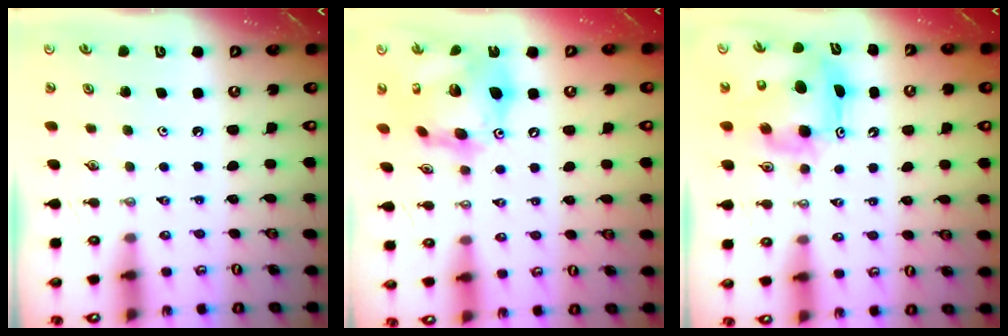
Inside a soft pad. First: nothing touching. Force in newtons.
{"total": 20.0, "press": 19.9, "slide": 2.2}
{"total": 9.7, "press": 9.7, "slide": 0.8}